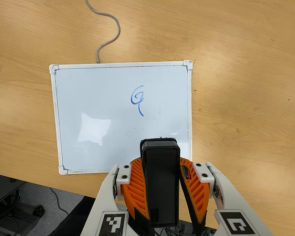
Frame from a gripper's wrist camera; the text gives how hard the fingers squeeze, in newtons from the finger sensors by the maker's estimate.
{"total": 9.8, "left": 9.4, "right": 10.1}